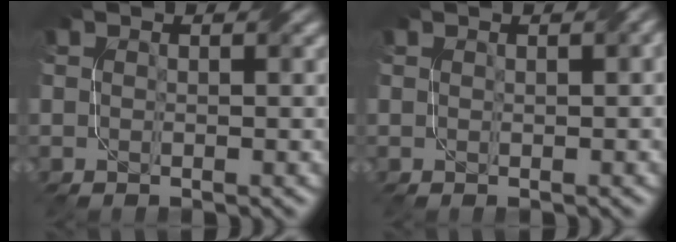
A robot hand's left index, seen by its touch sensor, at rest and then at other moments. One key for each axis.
{"total": 1.2, "fx": 0.4, "fy": 0.2, "fz": 1.1, "tx": -0.013, "ty": 0.004, "tz": 0.009}